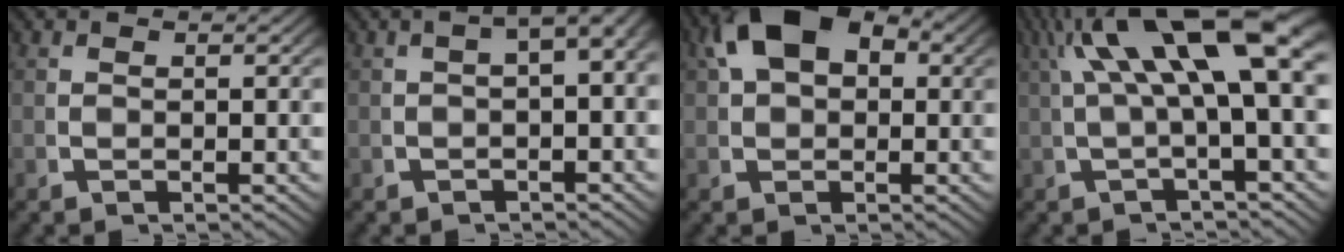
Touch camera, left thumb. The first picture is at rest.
{"total": 3.7, "force": [0.4, 1.7, 3.2], "torque": [-0.042, 0.019, -0.002]}
{"total": 7.6, "force": [2.5, 4.6, 5.5], "torque": [-0.113, -0.001, 0.048]}
{"total": 9.5, "force": [2.8, 3.6, 8.3], "torque": [-0.131, 0.017, 0.040]}